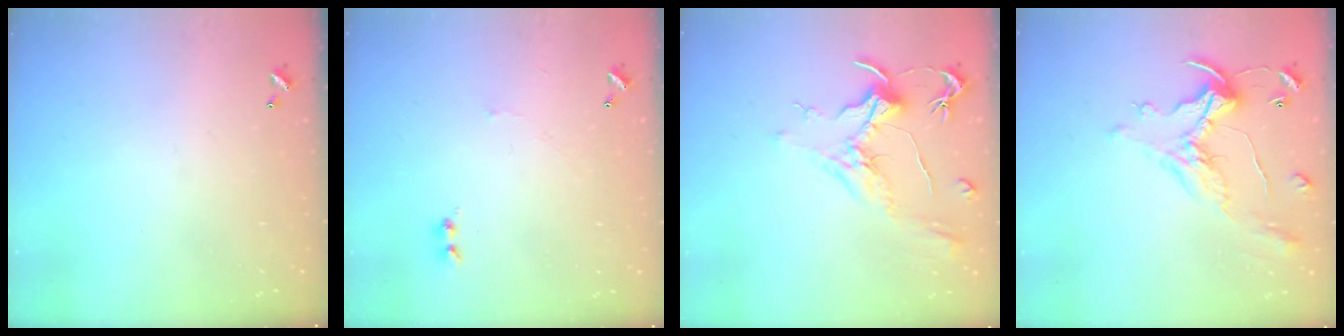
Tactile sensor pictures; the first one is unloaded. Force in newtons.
{"total": 1.5, "press": 1.4, "slide": 0.6}
{"total": 2.1, "press": 2.0, "slide": 0.8}
{"total": 1.8, "press": 1.5, "slide": 1.1}